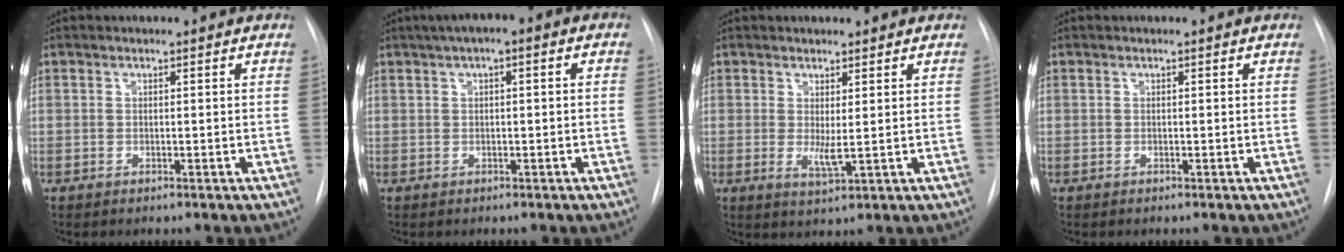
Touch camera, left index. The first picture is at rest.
{"total": 4.7, "force": [1.9, 1.4, 4.1], "torque": [-0.064, 0.026, 0.020]}
{"total": 2.6, "force": [0.4, 0.5, 2.6], "torque": [-0.049, -0.010, 0.015]}
{"total": 0.0}